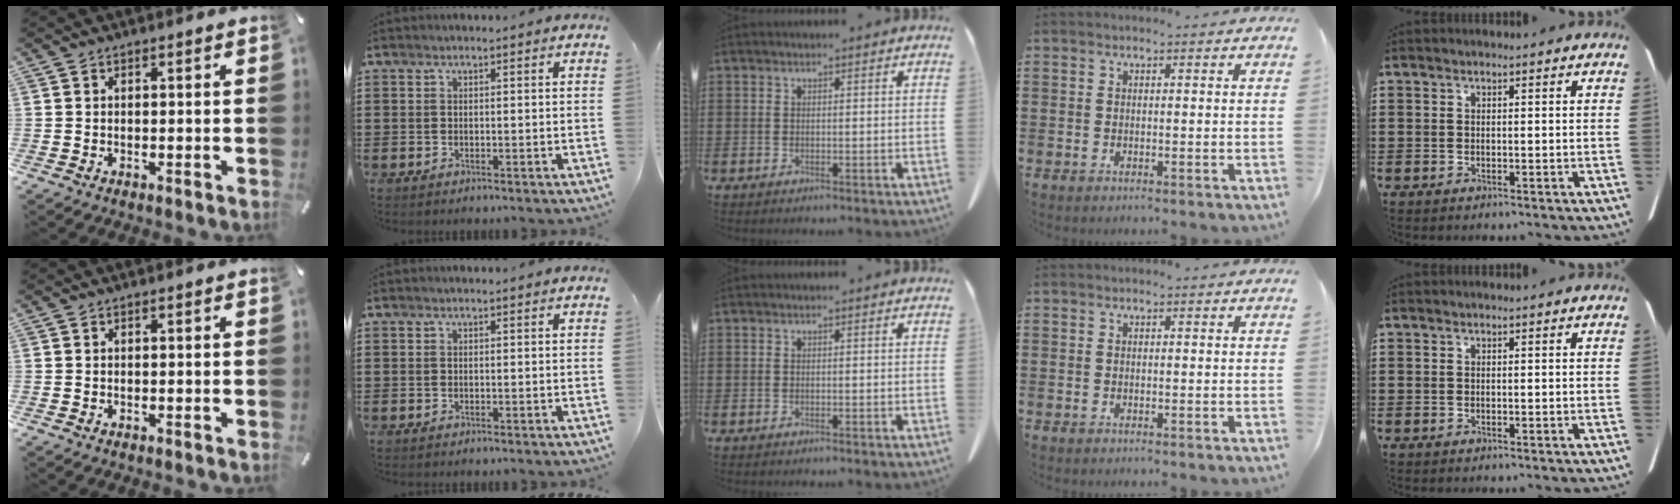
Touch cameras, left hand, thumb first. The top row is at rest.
{}